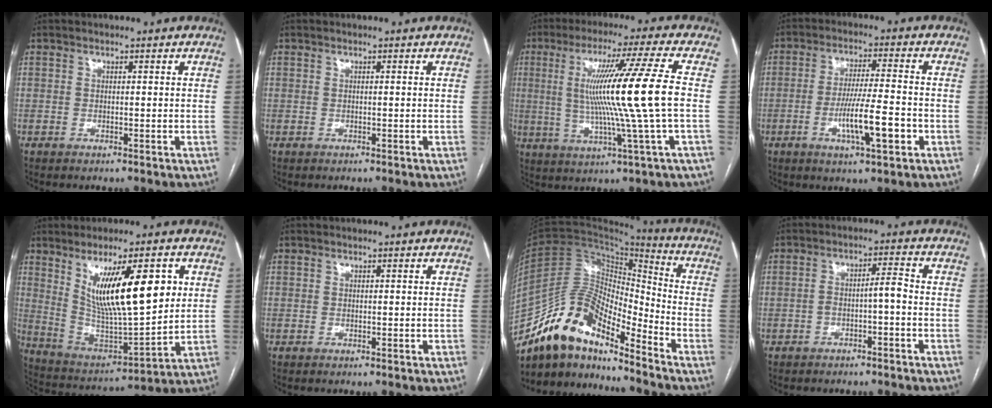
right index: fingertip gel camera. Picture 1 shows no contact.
{"total": 0.0}
{"total": 15.2, "force": [0.6, -2.5, 15.0], "torque": [-0.263, 0.000, 0.008]}
{"total": 9.1, "force": [-3.1, 0.7, 8.5], "torque": [-0.152, -0.005, -0.054]}
{"total": 16.9, "force": [5.7, 3.5, 15.6], "torque": [-0.271, -0.007, 0.110]}
{"total": 0.0}
{"total": 14.5, "force": [-12.1, 4.2, 6.7], "torque": [-0.124, 0.047, -0.223]}
{"total": 3.5, "force": [-1.4, 0.5, 3.2], "torque": [-0.052, 0.021, -0.019]}